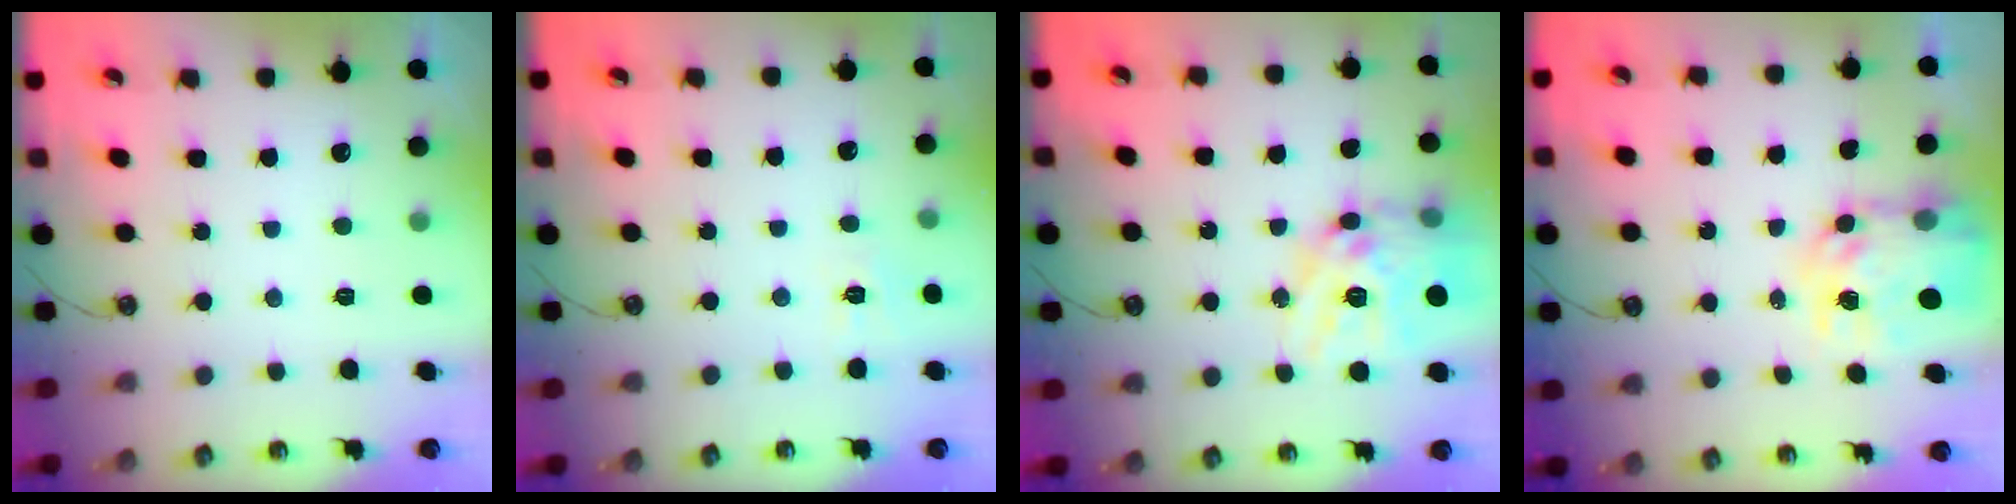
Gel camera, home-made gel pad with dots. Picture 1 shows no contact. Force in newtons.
{"total": 4.3, "press": 4.2, "slide": 0.6}
{"total": 19.1, "press": 19.0, "slide": 1.8}
{"total": 10.4, "press": 10.4, "slide": 0.9}